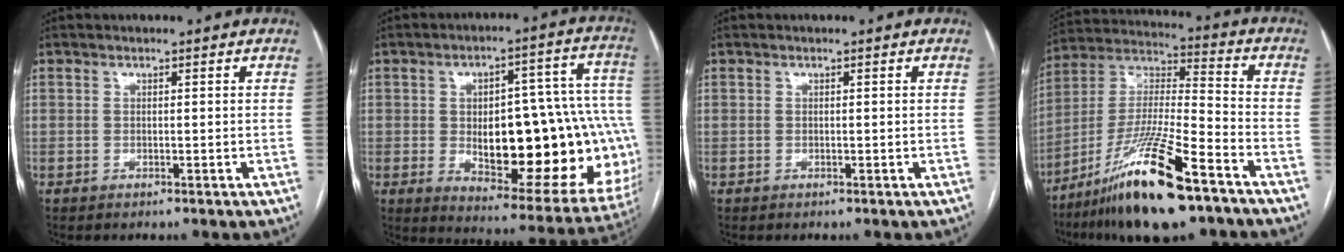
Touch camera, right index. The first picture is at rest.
{"total": 28.9, "force": [-3.4, 10.3, 26.8], "torque": [-0.280, 0.034, -0.014]}
{"total": 0.0}
{"total": 19.7, "force": [-12.5, 1.8, 15.1], "torque": [-0.316, -0.025, -0.227]}